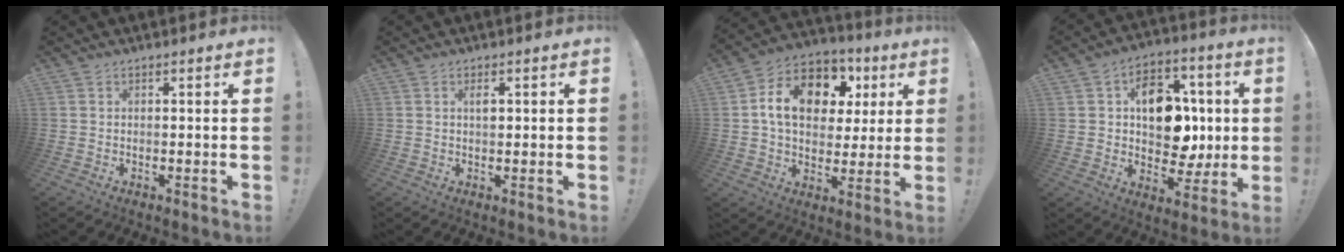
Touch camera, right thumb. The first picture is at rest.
{"total": 1.8, "force": [0.4, 0.7, 1.7], "torque": [-0.027, 0.002, 0.003]}
{"total": 16.1, "force": [5.0, 11.3, 10.4], "torque": [-0.167, -0.008, 0.095]}
{"total": 16.2, "force": [2.1, 12.1, 10.5], "torque": [-0.138, 0.003, 0.050]}